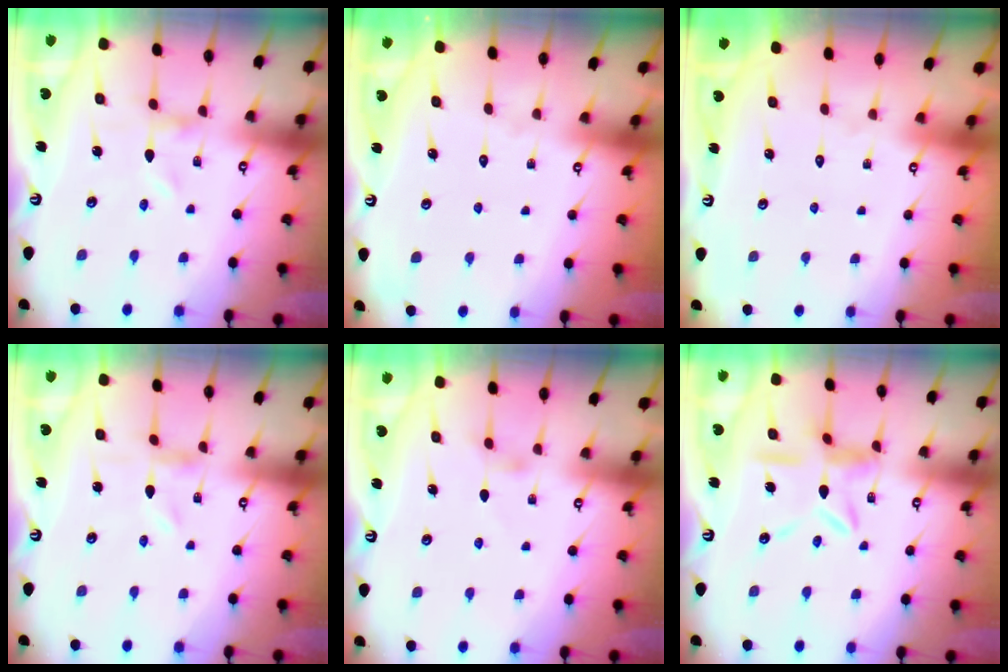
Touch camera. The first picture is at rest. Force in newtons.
{"total": 1.8, "press": 1.8, "slide": 0.2}
{"total": 1.6, "press": 1.6, "slide": 0.1}
{"total": 0.0}
{"total": 1.3, "press": 1.2, "slide": 0.3}
{"total": 10.6, "press": 10.5, "slide": 0.9}